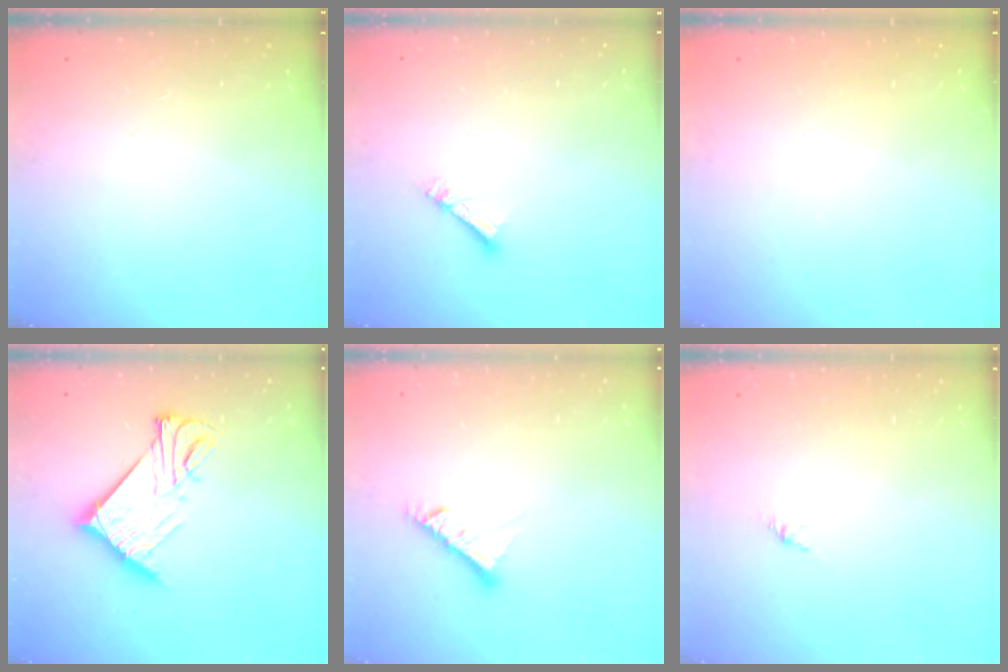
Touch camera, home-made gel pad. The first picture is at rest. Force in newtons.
{"total": 4.4, "press": 4.4, "slide": 0.2}
{"total": 1.3, "press": 1.3, "slide": 0.2}
{"total": 14.7, "press": 14.7, "slide": 0.4}
{"total": 7.7, "press": 7.7, "slide": 0.3}
{"total": 1.5, "press": 1.4, "slide": 0.6}